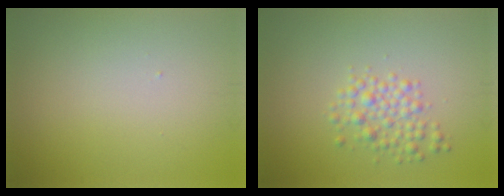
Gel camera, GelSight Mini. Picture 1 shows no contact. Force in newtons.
{"total": 2.8, "press": 2.8, "slide": 0.1}